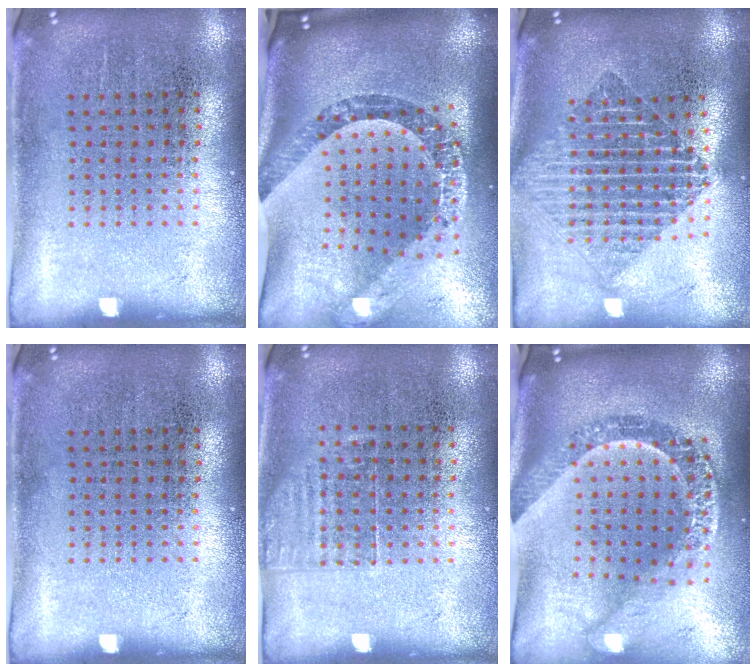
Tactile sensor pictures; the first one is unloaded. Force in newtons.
{"total": 3.0, "press": 2.2, "slide": 2.0}
{"total": 2.0, "press": 1.7, "slide": 1.1}
{"total": 0.0}
{"total": 1.2, "press": 0.9, "slide": 0.7}
{"total": 3.0, "press": 2.4, "slide": 1.9}